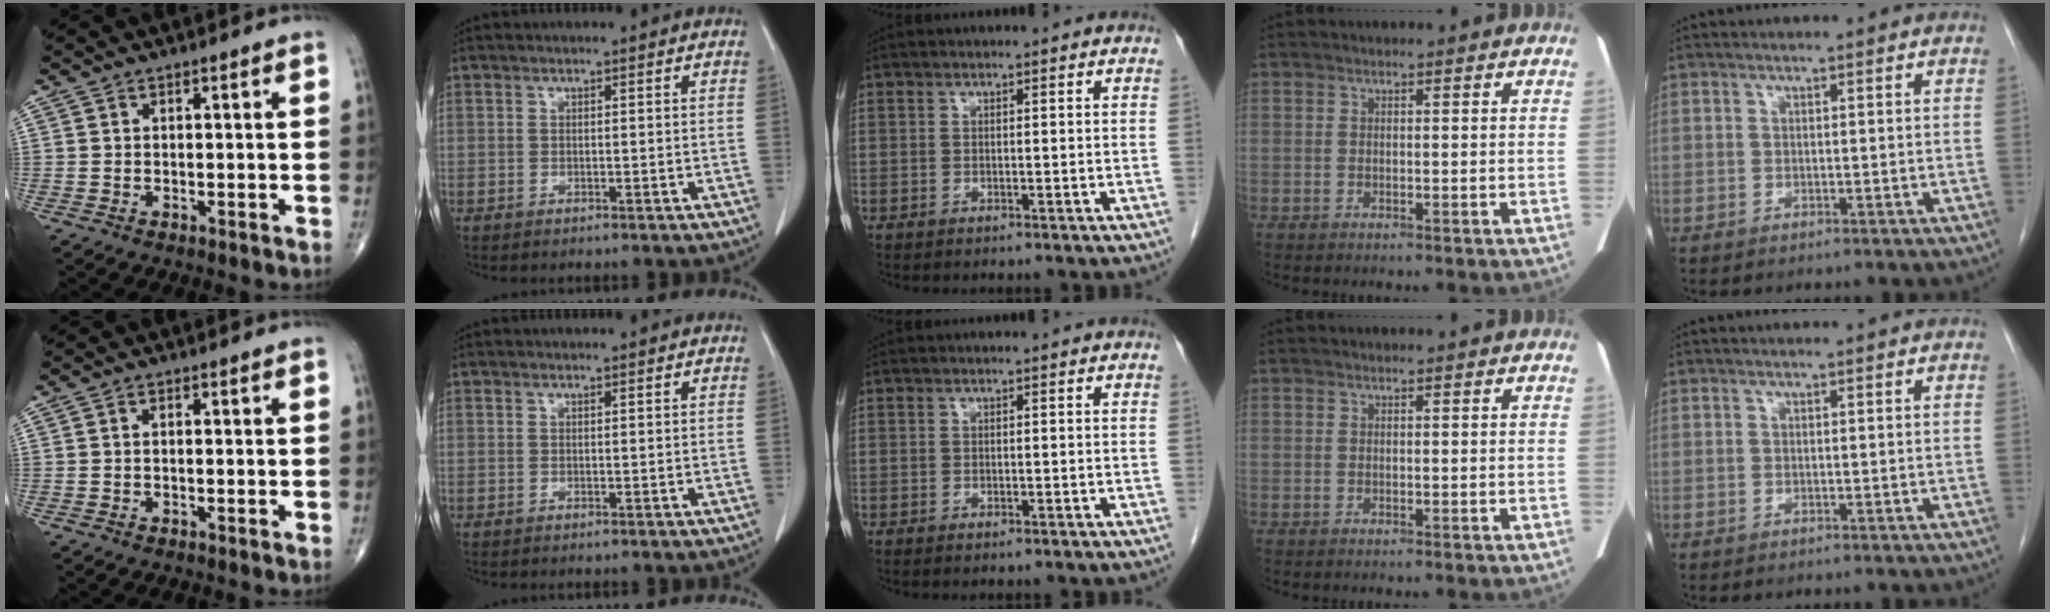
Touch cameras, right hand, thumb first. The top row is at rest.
{"thumb": {"total": 0.6, "force": [-0.2, 0.2, 0.5], "torque": [-0.007, 0.000, -0.007]}, "middle": {"total": 0.6, "force": [-0.5, -0.3, 0.3], "torque": [-0.010, -0.002, -0.008]}}